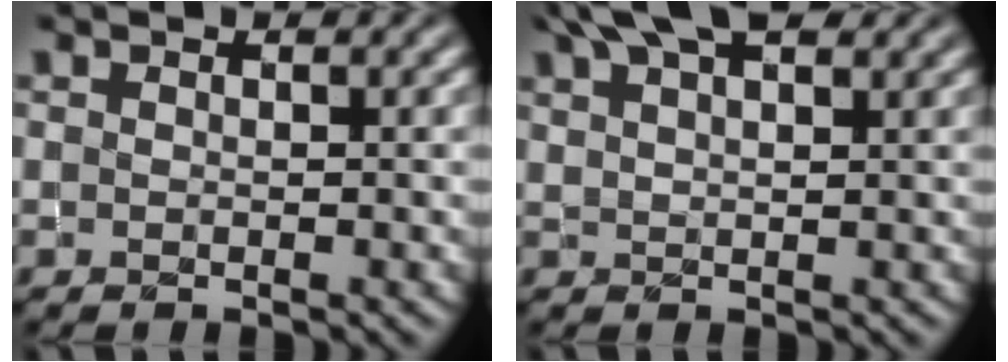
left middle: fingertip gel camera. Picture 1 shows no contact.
{"total": 6.1, "force": [4.6, 1.8, 3.4], "torque": [-0.052, 0.024, 0.060]}